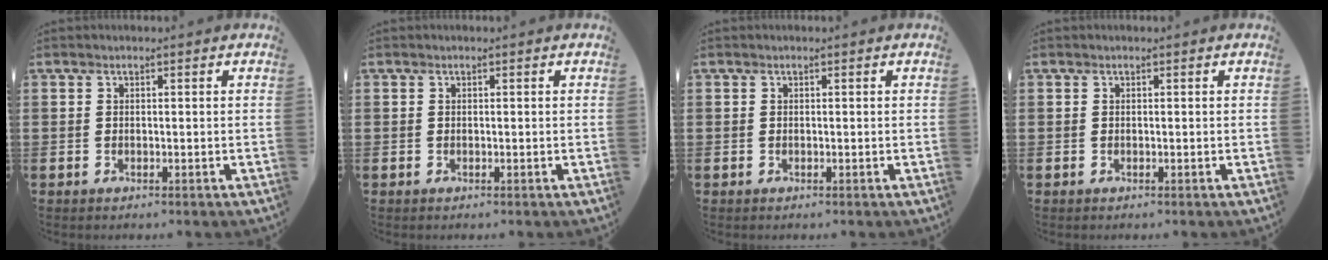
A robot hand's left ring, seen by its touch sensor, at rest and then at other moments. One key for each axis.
{"total": 0.0}
{"total": 0.0}
{"total": 0.0}